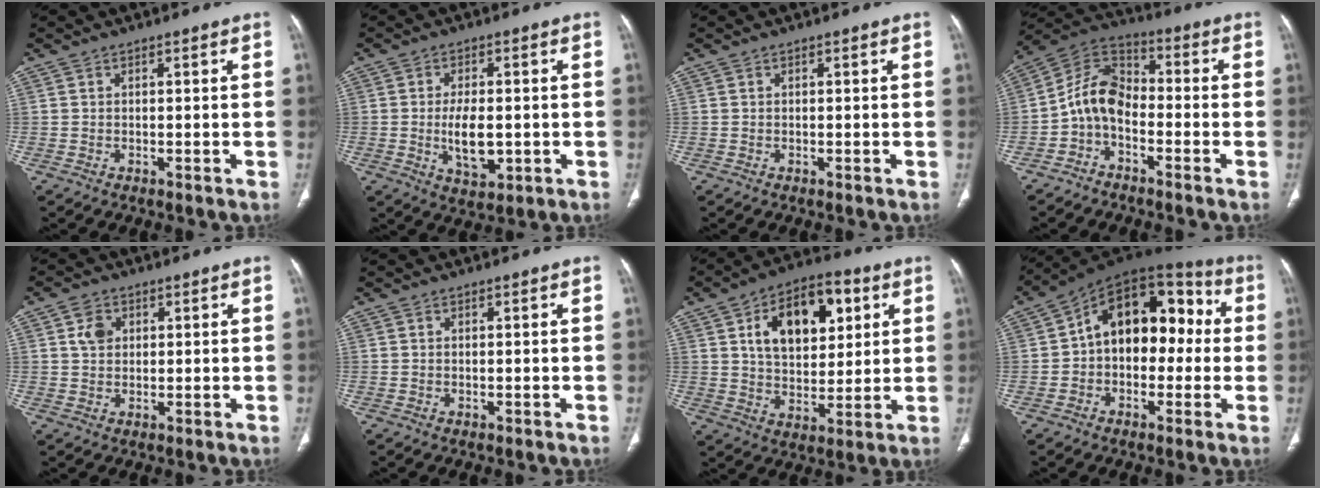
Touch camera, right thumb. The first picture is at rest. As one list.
[{"total": 7.6, "force": [-0.9, 3.9, 6.5], "torque": [-0.105, -0.007, -0.007]}, {"total": 0.0}, {"total": 8.8, "force": [-2.9, 5.8, 6.0], "torque": [-0.102, 0.057, -0.073]}, {"total": 4.0, "force": [1.2, 3.1, 2.2], "torque": [-0.026, -0.002, 0.023]}, {"total": 0.0}, {"total": 17.2, "force": [5.9, 10.1, 12.6], "torque": [-0.154, -0.005, 0.096]}, {"total": 17.0, "force": [0.7, 11.3, 12.8], "torque": [-0.136, 0.056, -0.003]}]